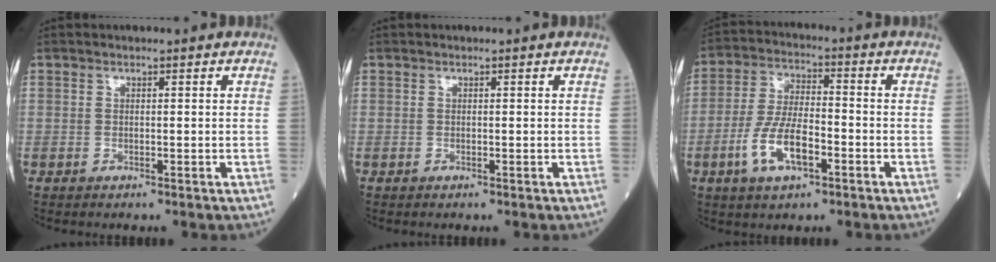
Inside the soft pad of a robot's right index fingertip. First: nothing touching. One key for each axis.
{"total": 0.0}
{"total": 9.2, "fx": -3.6, "fy": 3.3, "fz": 7.9, "tx": -0.165, "ty": 0.000, "tz": -0.067}